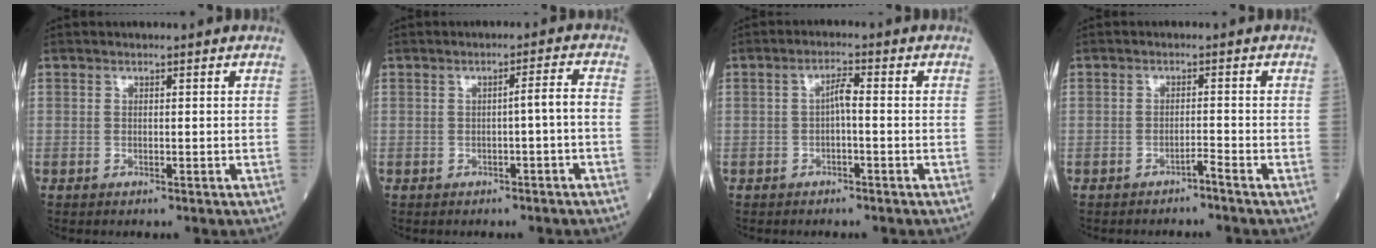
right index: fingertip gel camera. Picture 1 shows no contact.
{"total": 2.5, "force": [-0.8, -0.2, 2.3], "torque": [-0.032, 0.006, -0.014]}
{"total": 2.3, "force": [-0.3, 0.4, 2.3], "torque": [-0.038, 0.006, -0.007]}
{"total": 1.5, "force": [-1.3, -0.4, 0.6], "torque": [-0.009, 0.003, -0.023]}